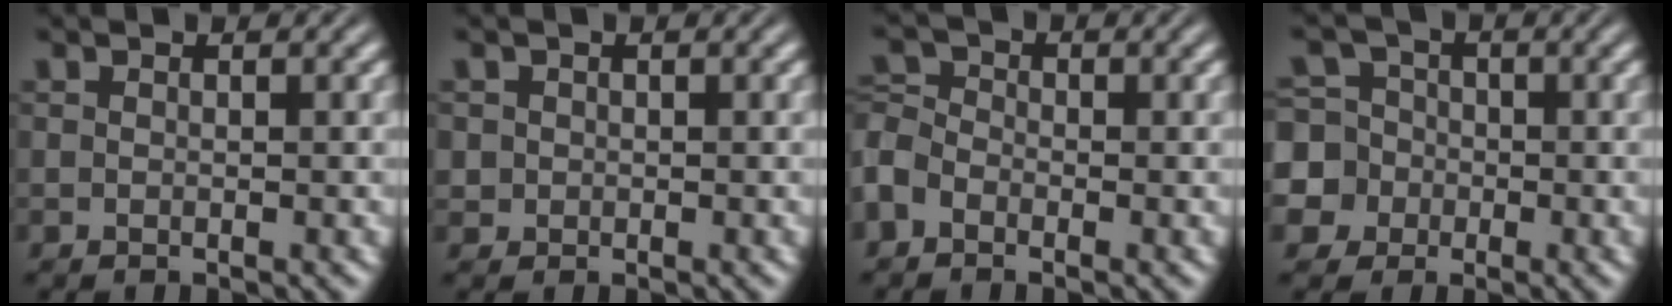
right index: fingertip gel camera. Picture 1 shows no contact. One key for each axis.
{"total": 1.6, "fx": 0.0, "fy": 1.5, "fz": 0.4, "tx": -0.013, "ty": -0.007, "tz": 0.003}
{"total": 2.4, "fx": -1.0, "fy": 1.9, "fz": 1.1, "tx": -0.019, "ty": -0.013, "tz": -0.019}
{"total": 9.6, "fx": -1.9, "fy": 9.1, "fz": 2.5, "tx": -0.069, "ty": -0.040, "tz": -0.038}